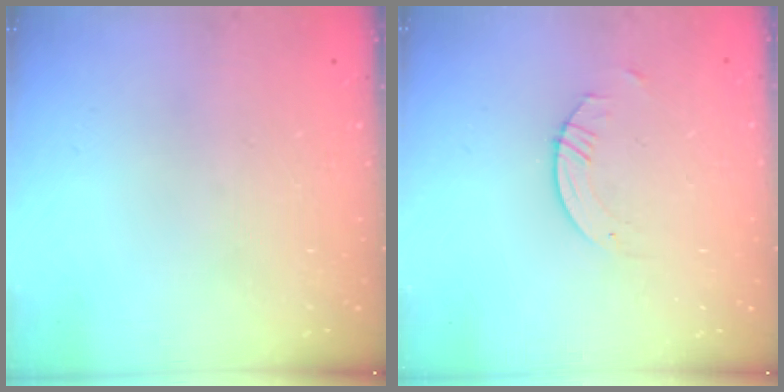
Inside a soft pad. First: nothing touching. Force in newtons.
{"total": 0.8, "press": 0.8, "slide": 0.2}